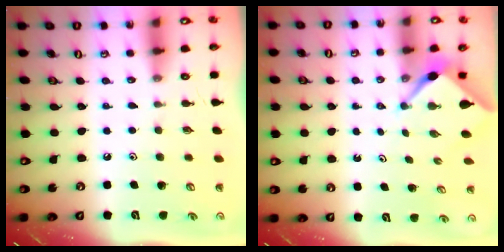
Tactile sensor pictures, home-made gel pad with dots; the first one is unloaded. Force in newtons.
{"total": 2.3, "press": 2.2, "slide": 0.3}